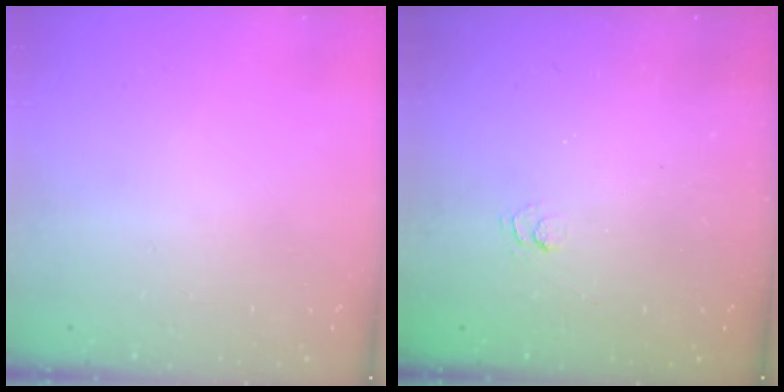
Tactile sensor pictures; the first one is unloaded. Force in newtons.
{"total": 2.7, "press": 2.2, "slide": 1.5}